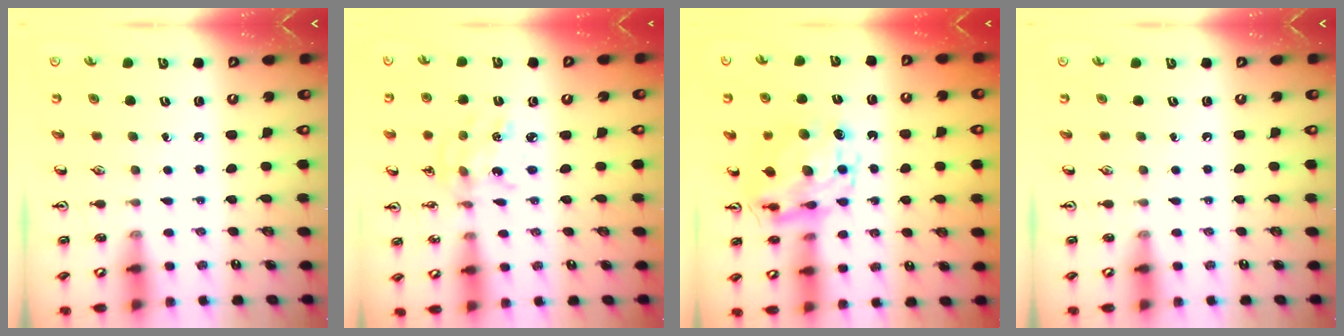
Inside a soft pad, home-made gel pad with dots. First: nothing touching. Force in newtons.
{"total": 4.8, "press": 4.8, "slide": 0.4}
{"total": 11.0, "press": 11.0, "slide": 0.8}
{"total": 0.0}